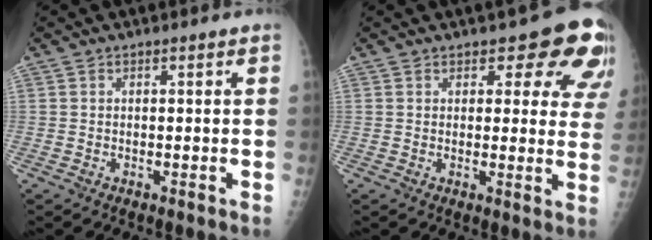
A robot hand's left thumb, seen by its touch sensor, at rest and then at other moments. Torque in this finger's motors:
{"motor_torque": [0.15, 0.24, 0.03, -0.15, 0.05]}